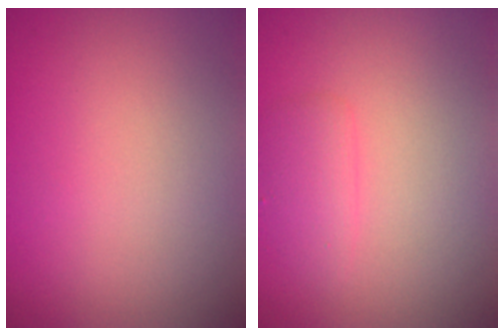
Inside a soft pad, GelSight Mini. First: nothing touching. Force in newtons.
{"total": 1.6, "press": 1.6, "slide": 0.0}